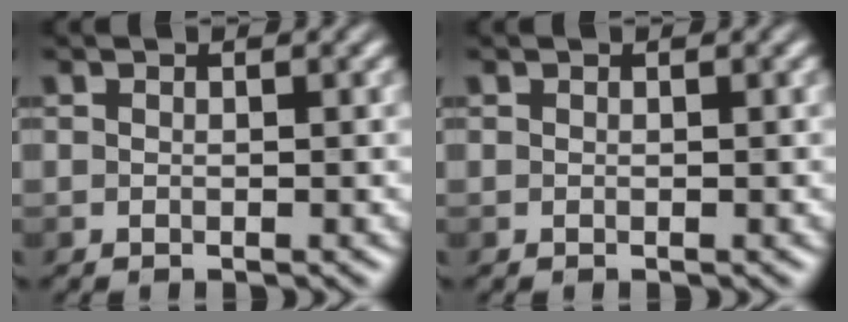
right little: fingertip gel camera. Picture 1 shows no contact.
{"total": 0.0}